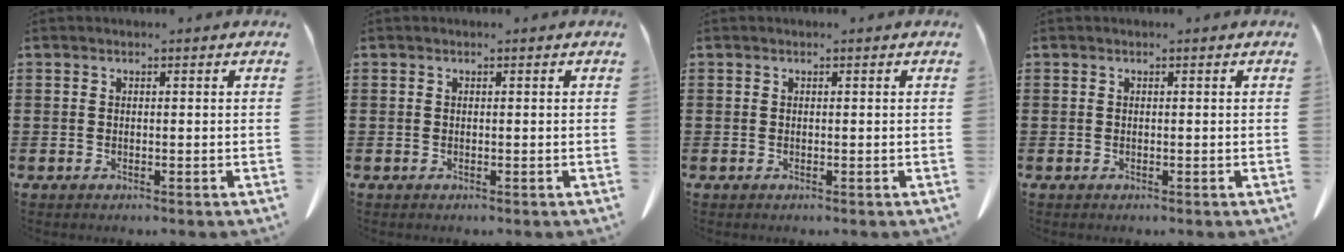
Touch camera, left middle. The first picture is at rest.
{"total": 0.0}
{"total": 0.0}
{"total": 0.0}